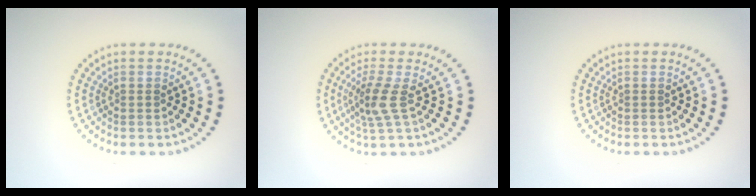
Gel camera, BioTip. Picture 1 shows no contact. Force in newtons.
{"total": 2.7, "press": 2.0, "slide": 1.8}
{"total": 0.0}